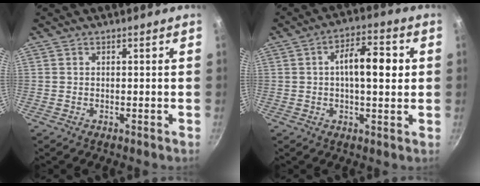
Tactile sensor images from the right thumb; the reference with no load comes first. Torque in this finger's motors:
{"motor_torque": [2.43, 2.27, -0.05, 0.13, 0.34]}